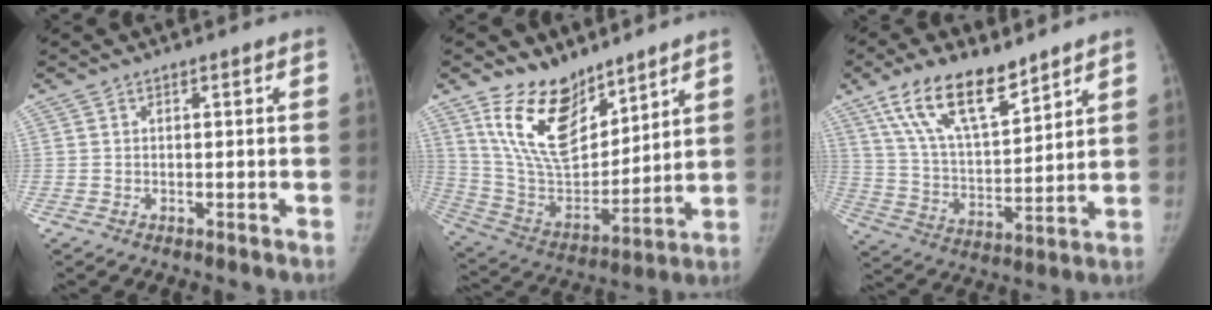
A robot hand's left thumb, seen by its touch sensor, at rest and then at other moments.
{"total": 17.6, "force": [12.1, 8.6, 9.4], "torque": [-0.121, -0.078, 0.243]}
{"total": 16.0, "force": [10.7, 6.2, 10.2], "torque": [-0.154, -0.051, 0.205]}